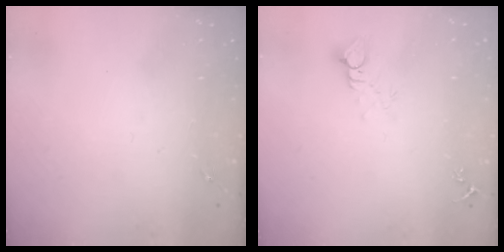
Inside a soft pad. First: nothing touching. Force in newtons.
{"total": 4.3, "press": 4.3, "slide": 0.3}